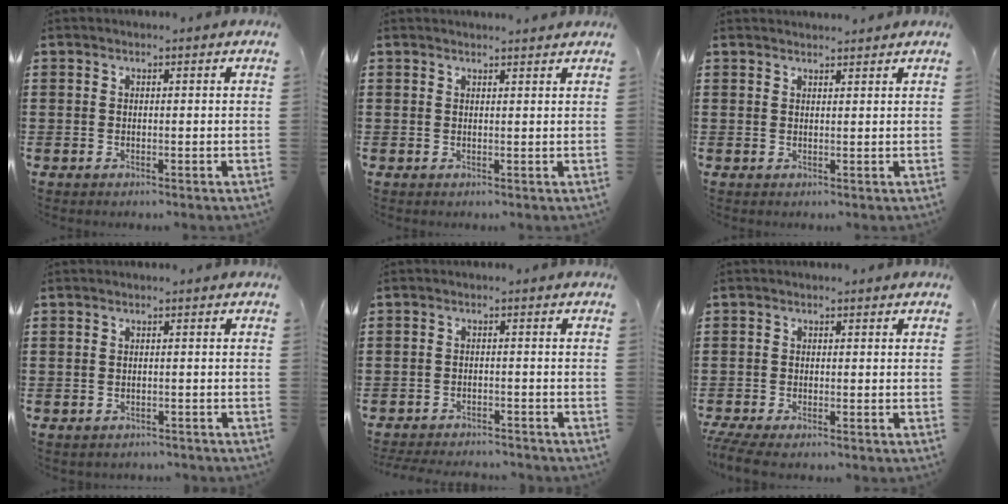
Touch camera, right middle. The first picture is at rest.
{"total": 1.1, "force": [1.0, -0.1, 0.2], "torque": [0.003, -0.004, 0.018]}
{"total": 1.4, "force": [1.4, -0.3, 0.1], "torque": [0.003, -0.008, 0.026]}
{"total": 0.9, "force": [-0.9, 0.0, 0.0], "torque": [-0.004, -0.003, -0.020]}
{"total": 3.0, "force": [-3.0, 0.0, 0.1], "torque": [-0.008, -0.006, -0.062]}
{"total": 2.3, "force": [-2.0, -0.1, 1.0], "torque": [-0.034, -0.011, -0.044]}